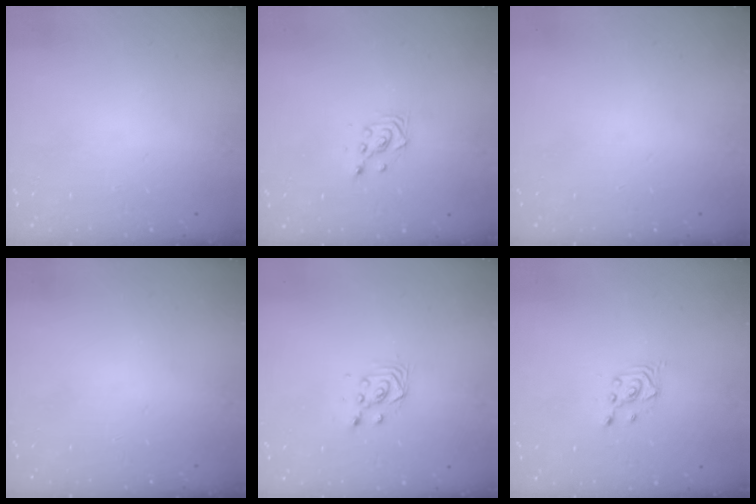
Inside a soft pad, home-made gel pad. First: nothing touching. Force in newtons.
{"total": 2.9, "press": 2.9, "slide": 0.1}
{"total": 0.0}
{"total": 0.0}
{"total": 3.3, "press": 3.1, "slide": 1.0}
{"total": 2.7, "press": 2.7, "slide": 0.2}